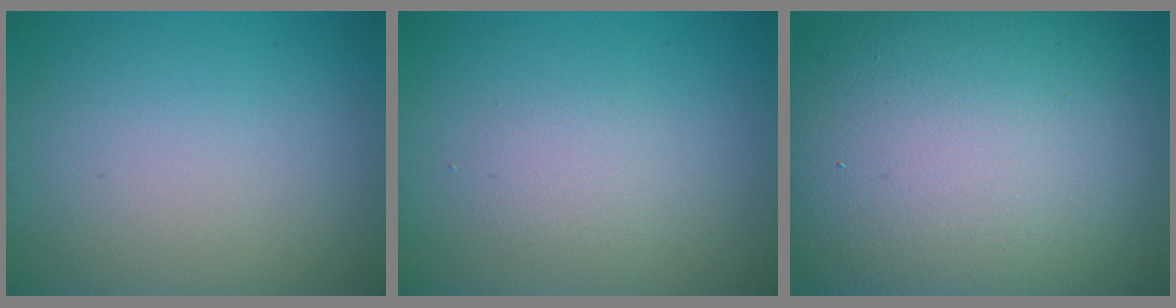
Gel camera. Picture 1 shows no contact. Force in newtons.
{"total": 1.7, "press": 1.7, "slide": 0.1}
{"total": 18.6, "press": 18.6, "slide": 0.9}